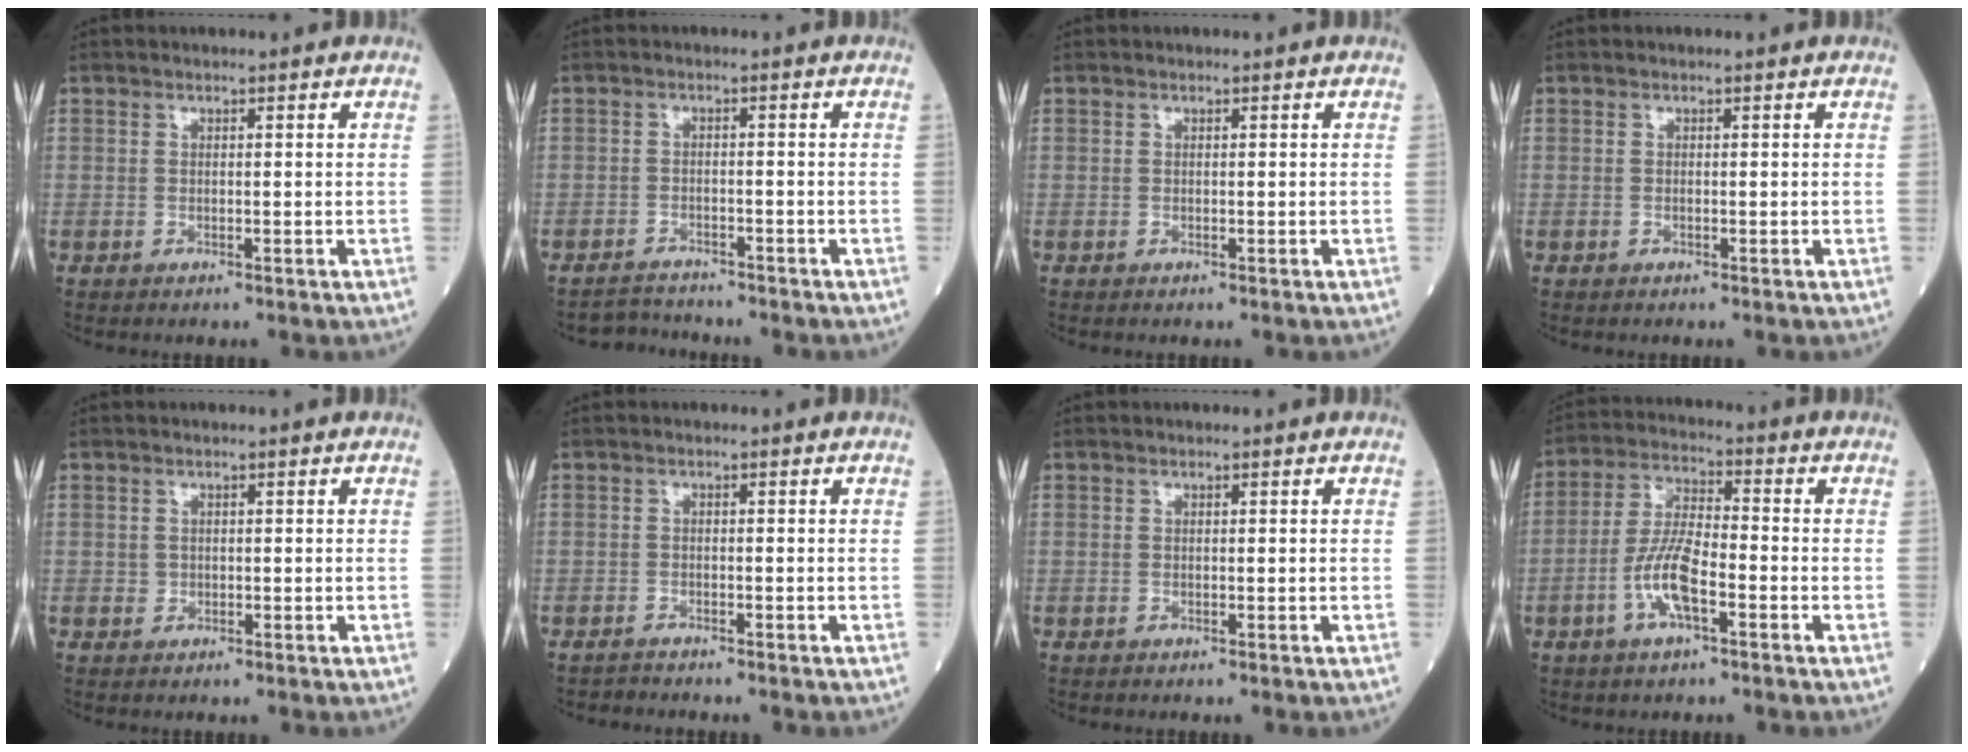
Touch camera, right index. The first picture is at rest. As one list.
[{"total": 3.1, "force": [-3.0, 0.4, -0.7], "torque": [0.009, -0.012, -0.051]}, {"total": 0.0}, {"total": 0.0}, {"total": 0.7, "force": [0.0, 0.7, 0.1], "torque": [0.001, 0.003, -0.001]}, {"total": 1.0, "force": [-1.0, 0.1, -0.2], "torque": [0.000, -0.004, -0.019]}, {"total": 0.0}, {"total": 8.0, "force": [-3.1, 2.1, 7.1], "torque": [-0.148, 0.004, -0.062]}]